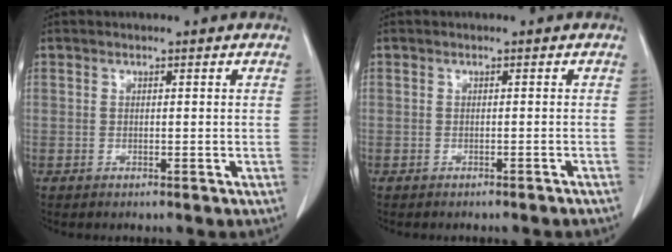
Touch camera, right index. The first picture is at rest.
{"total": 2.6, "force": [-2.4, 0.1, 0.9], "torque": [-0.014, -0.002, -0.028]}